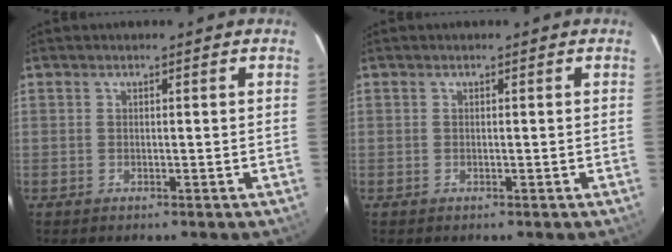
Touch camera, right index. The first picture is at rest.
{"total": 0.0}